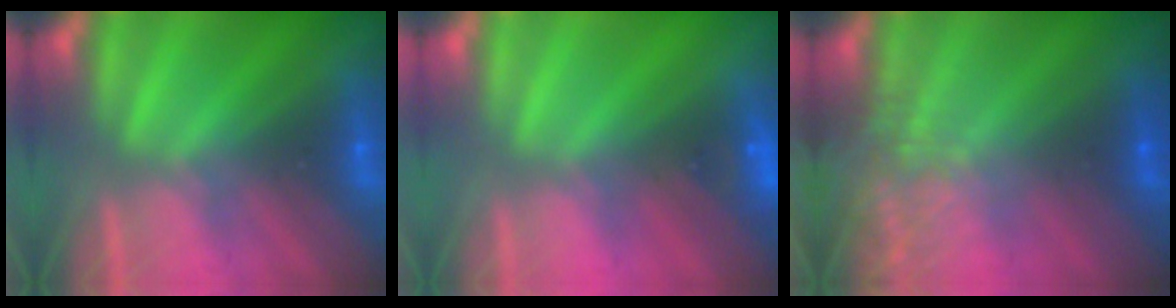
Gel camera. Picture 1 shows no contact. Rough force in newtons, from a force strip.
{"total": 4.7}
{"total": 7.6}